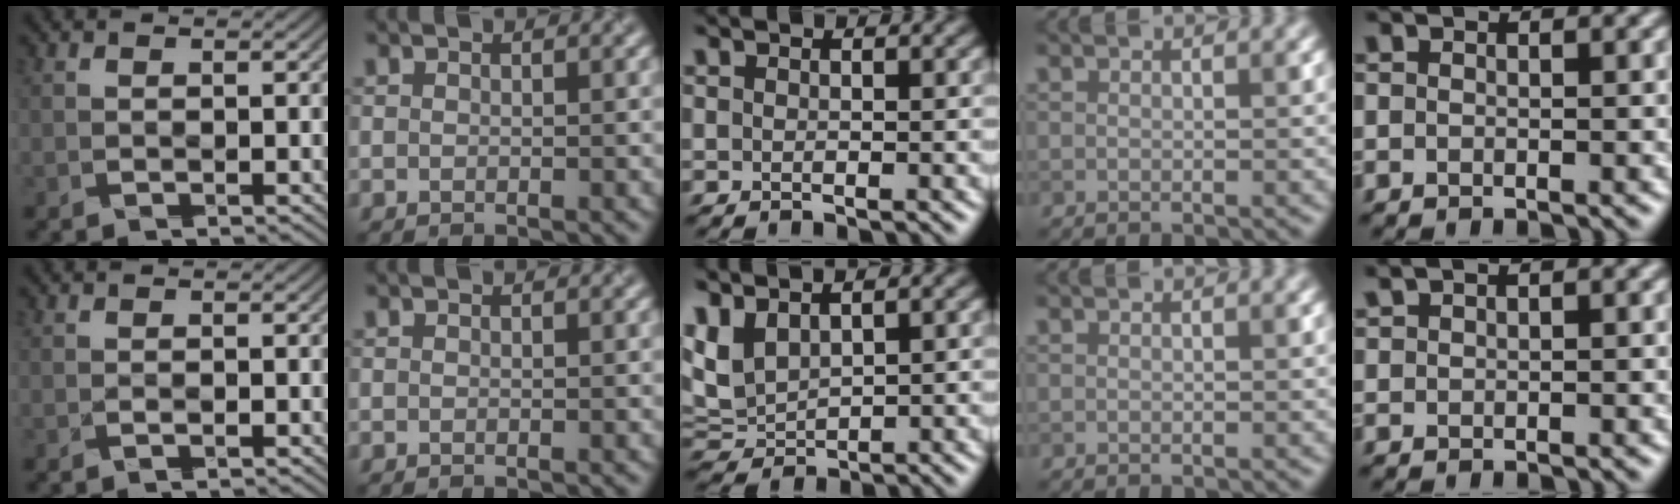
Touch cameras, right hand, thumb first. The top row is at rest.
{"middle": {"total": 3.9, "force": [2.1, 2.2, 2.4], "torque": [-0.068, 0.005, 0.049]}, "little": {"total": 1.0, "force": [0.9, 0.2, 0.3], "torque": [-0.008, 0.004, 0.022]}}